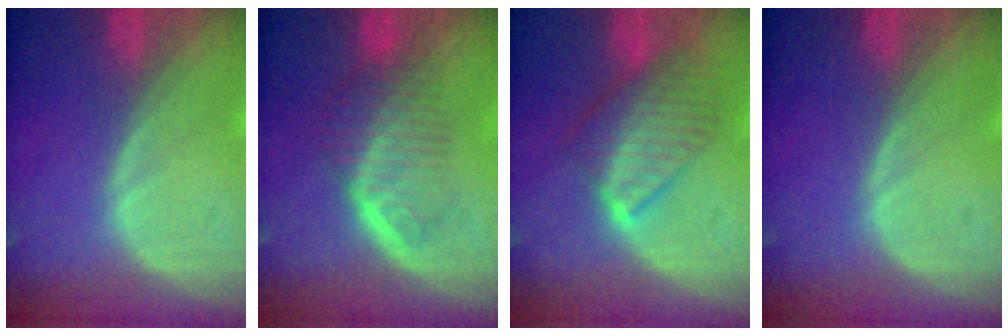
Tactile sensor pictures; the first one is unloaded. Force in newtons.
{"total": 6.5, "press": 5.9, "slide": 2.9}
{"total": 7.1, "press": 7.0, "slide": 1.5}
{"total": 0.0}